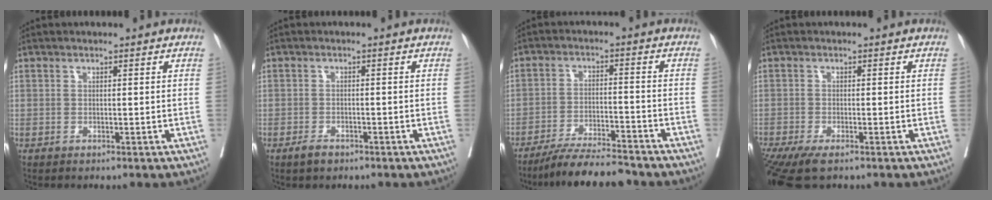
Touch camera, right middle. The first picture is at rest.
{"total": 2.0, "force": [-1.5, 0.9, 1.0], "torque": [-0.020, 0.001, -0.022]}
{"total": 10.6, "force": [-9.6, 0.7, 4.2], "torque": [-0.062, -0.011, -0.160]}
{"total": 7.4, "force": [-5.3, 1.7, 4.8], "torque": [-0.084, -0.020, -0.093]}